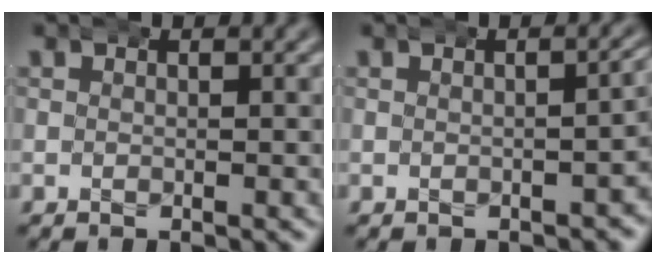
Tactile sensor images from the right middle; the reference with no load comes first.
{"total": 2.3, "force": [-0.5, 1.0, 1.9], "torque": [-0.018, 0.008, -0.007]}